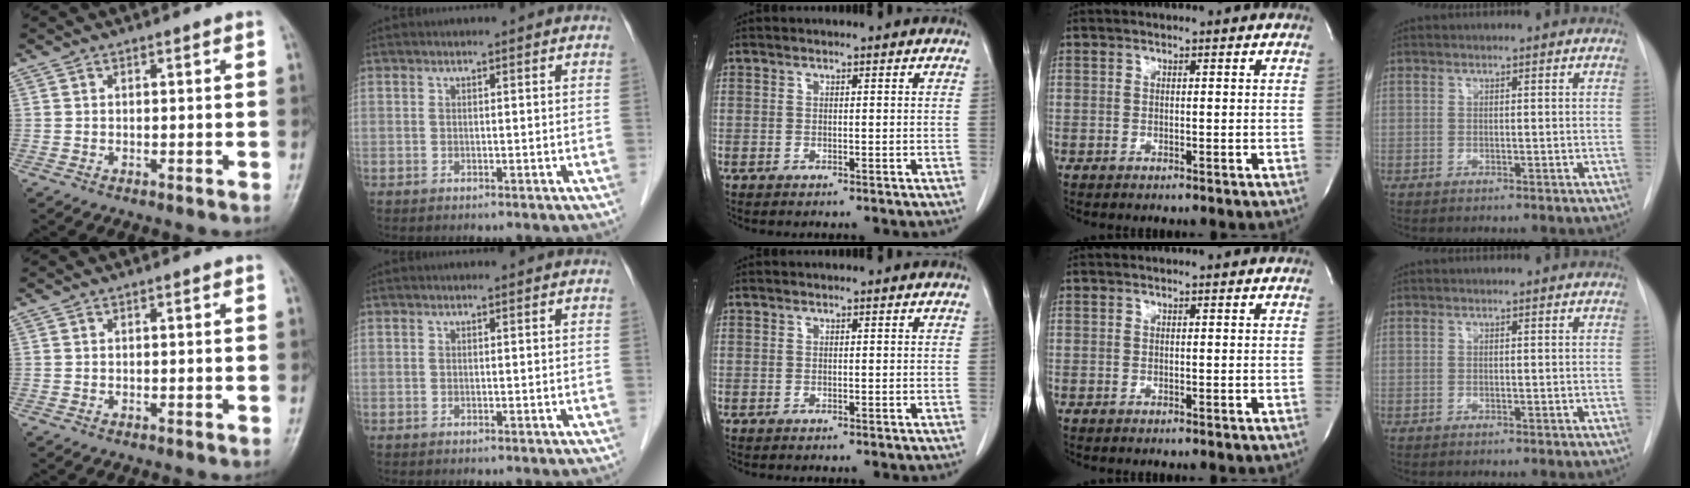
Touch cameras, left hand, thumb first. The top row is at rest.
{}